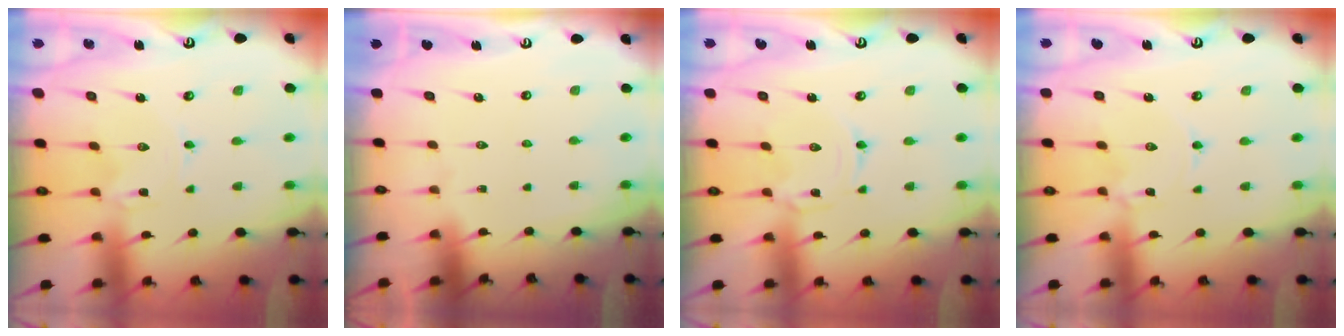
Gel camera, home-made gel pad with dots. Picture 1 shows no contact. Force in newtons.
{"total": 0.0}
{"total": 0.6, "press": 0.5, "slide": 0.4}
{"total": 0.9, "press": 0.9, "slide": 0.2}